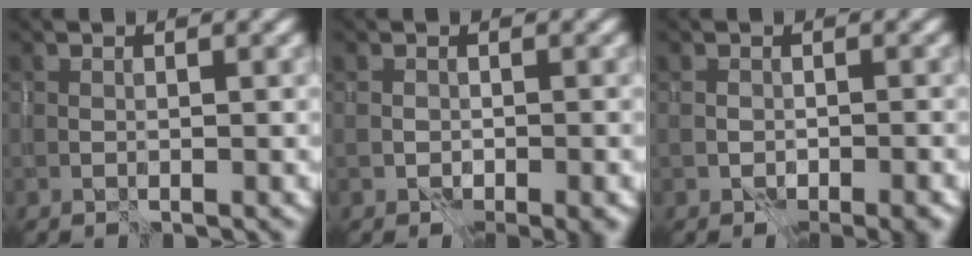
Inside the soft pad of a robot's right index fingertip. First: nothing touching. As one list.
[{"total": 1.7, "force": [-1.0, 0.8, 1.1], "torque": [-0.019, -0.010, -0.009]}, {"total": 2.3, "force": [-1.5, 1.1, 1.4], "torque": [-0.018, -0.008, -0.014]}]